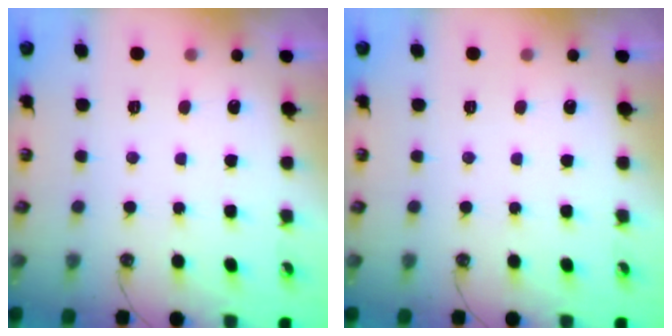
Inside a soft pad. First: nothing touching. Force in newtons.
{"total": 0.0}